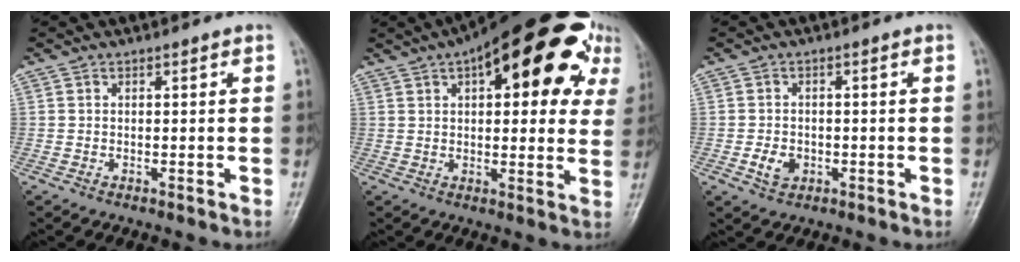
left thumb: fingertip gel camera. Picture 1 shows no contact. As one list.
[{"total": 23.7, "force": [10.8, 9.7, 18.7], "torque": [-0.230, 0.009, 0.142]}, {"total": 3.5, "force": [-1.1, 2.7, 1.9], "torque": [-0.027, 0.002, -0.018]}]